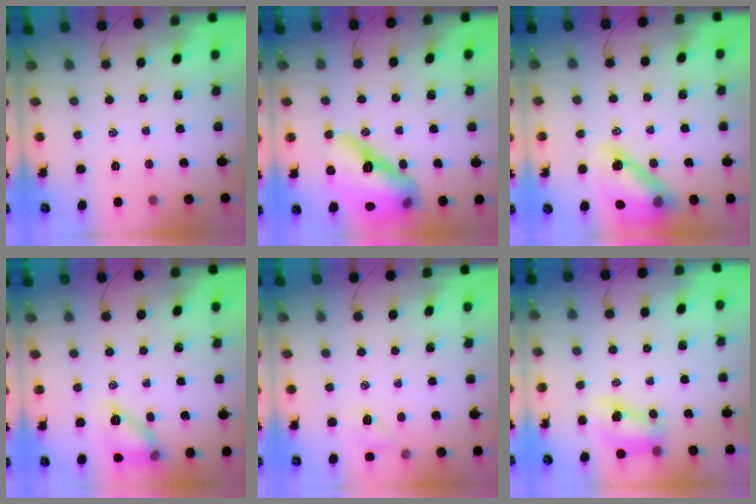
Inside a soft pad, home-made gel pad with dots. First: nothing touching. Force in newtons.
{"total": 19.7, "press": 18.9, "slide": 5.7}
{"total": 14.8, "press": 14.3, "slide": 4.1}
{"total": 11.9, "press": 11.9, "slide": 0.6}
{"total": 5.1, "press": 4.8, "slide": 1.5}
{"total": 7.8, "press": 7.7, "slide": 1.1}